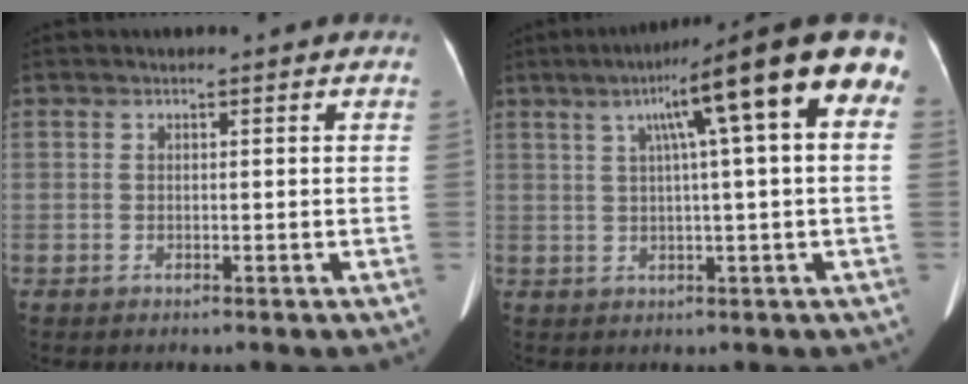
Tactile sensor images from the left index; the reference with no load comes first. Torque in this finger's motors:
{"motor_torque": [1.28, -0.86, 1.05, 0.21]}